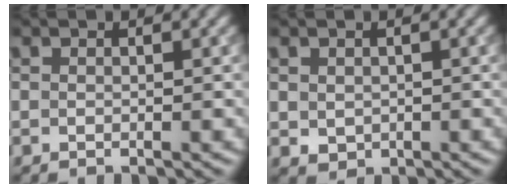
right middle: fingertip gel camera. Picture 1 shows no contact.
{"total": 1.3, "force": [0.3, 1.1, 0.6], "torque": [-0.013, -0.003, 0.008]}